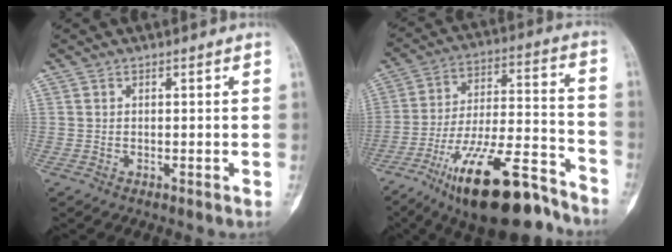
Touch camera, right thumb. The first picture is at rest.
{"total": 22.8, "force": [-15.4, 7.0, 15.3], "torque": [-0.238, 0.081, -0.253]}